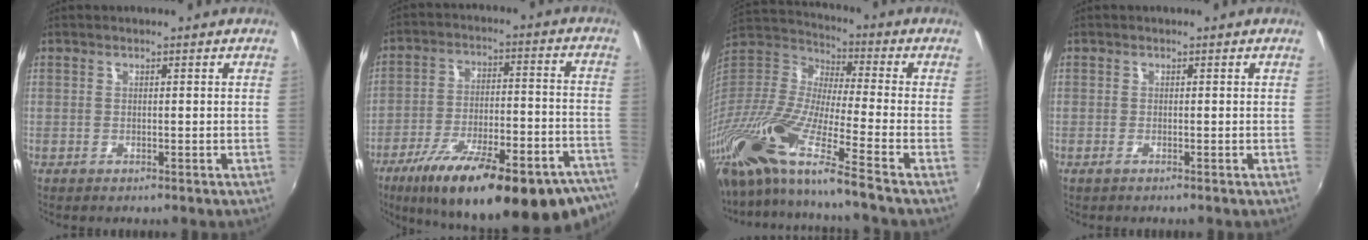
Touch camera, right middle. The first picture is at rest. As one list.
[{"total": 31.1, "force": [-23.0, 8.5, 19.1], "torque": [-0.288, -0.029, -0.314]}, {"total": 22.3, "force": [-16.6, -0.5, 14.8], "torque": [-0.266, -0.060, -0.323]}, {"total": 0.6, "force": [-0.4, -0.2, 0.5], "torque": [-0.009, -0.002, -0.009]}]